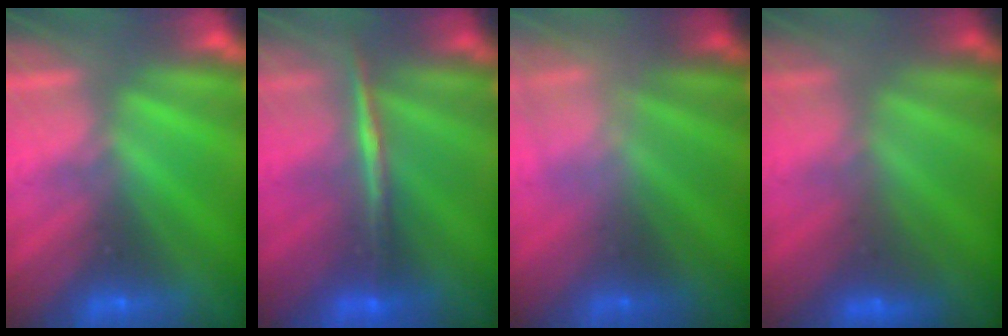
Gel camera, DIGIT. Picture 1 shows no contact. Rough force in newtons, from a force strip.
{"total": 1.9}
{"total": 2.3}
{"total": 2.4}